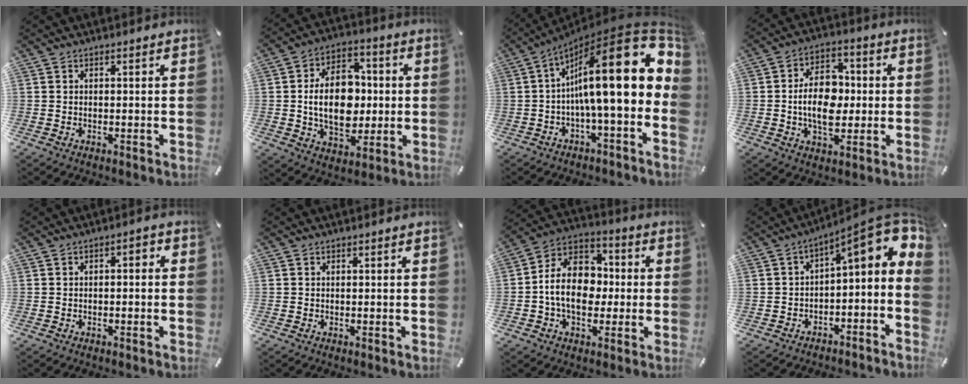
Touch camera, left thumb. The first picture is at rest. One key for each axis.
{"total": 16.1, "fx": -0.3, "fy": 11.3, "fz": 11.4, "tx": -0.214, "ty": 0.008, "tz": -0.005}
{"total": 26.0, "fx": 4.4, "fy": 7.0, "fz": 24.6, "tx": -0.403, "ty": -0.048, "tz": 0.066}
{"total": 13.2, "fx": -0.8, "fy": 9.0, "fz": 9.6, "tx": -0.180, "ty": 0.011, "tz": -0.015}
{"total": 2.3, "fx": -1.5, "fy": 1.0, "fz": 1.5, "tx": -0.025, "ty": 0.011, "tz": -0.030}
{"total": 0.0}
{"total": 13.3, "fx": -2.2, "fy": 10.4, "fz": 8.1, "tx": -0.167, "ty": 0.020, "tz": -0.040}
{"total": 10.6, "fx": 3.7, "fy": 4.1, "fz": 9.0, "tx": -0.111, "ty": -0.038, "tz": 0.055}